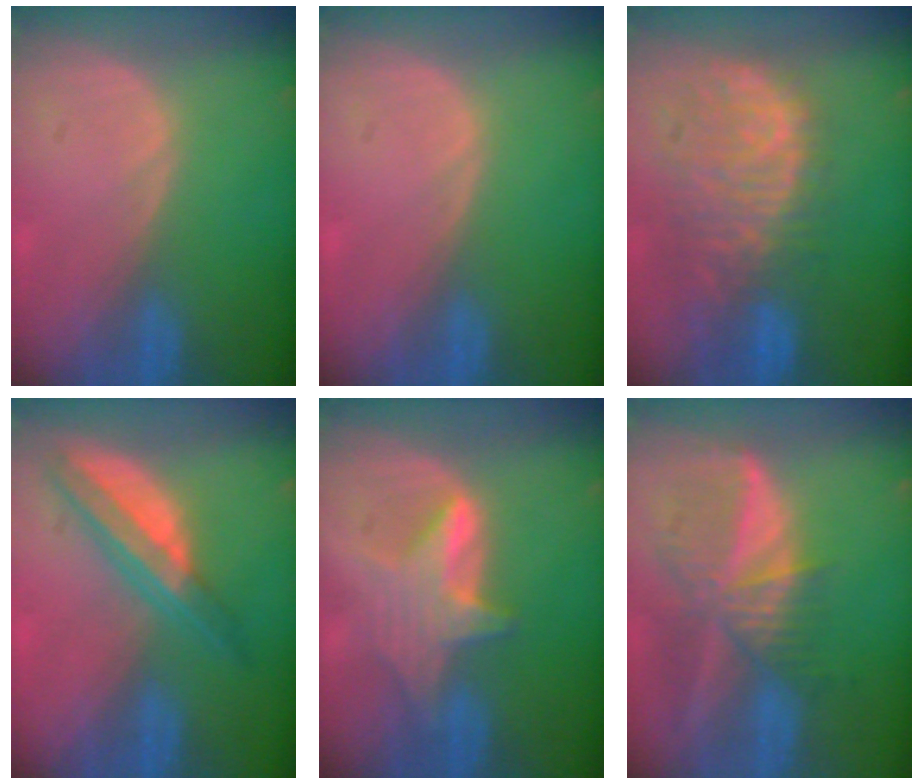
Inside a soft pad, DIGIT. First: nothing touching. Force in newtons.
{"total": 0.0}
{"total": 11.3, "press": 9.7, "slide": 5.8}
{"total": 6.8, "press": 5.8, "slide": 3.4}
{"total": 5.9, "press": 5.9, "slide": 0.5}
{"total": 9.4, "press": 8.1, "slide": 4.7}